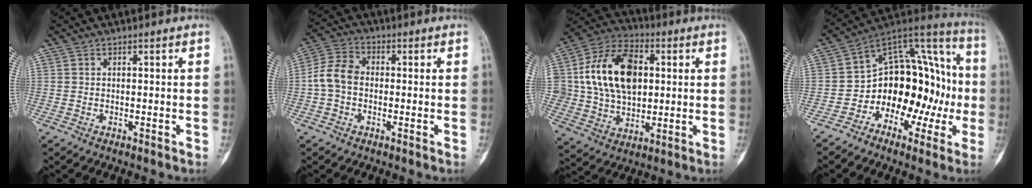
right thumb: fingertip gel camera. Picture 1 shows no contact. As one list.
[{"total": 6.9, "force": [-0.8, 5.1, 4.6], "torque": [-0.085, 0.023, -0.027]}, {"total": 19.4, "force": [3.1, 13.2, 13.8], "torque": [-0.221, 0.011, 0.057]}, {"total": 19.2, "force": [-4.0, 13.2, 13.4], "torque": [-0.124, 0.096, -0.059]}]